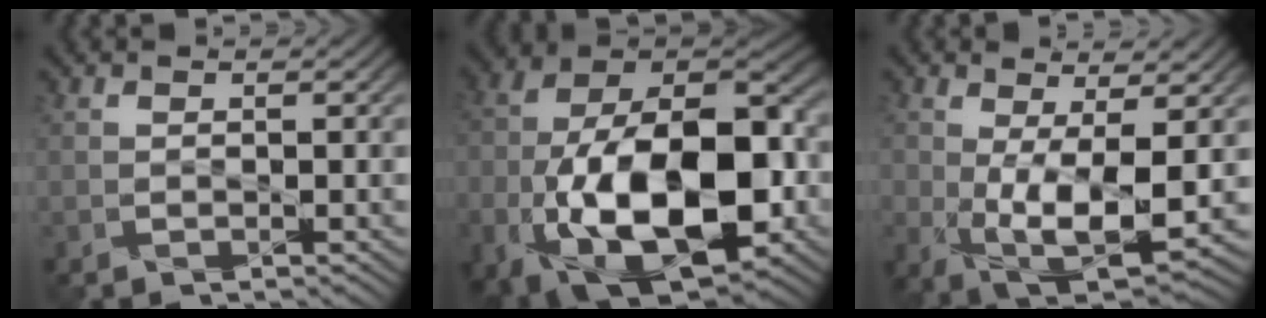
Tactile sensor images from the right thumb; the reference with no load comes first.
{"total": 19.4, "force": [-6.0, 10.5, 15.2], "torque": [-0.272, -0.024, -0.102]}
{"total": 9.4, "force": [-0.4, 4.4, 8.3], "torque": [-0.182, -0.018, 0.002]}